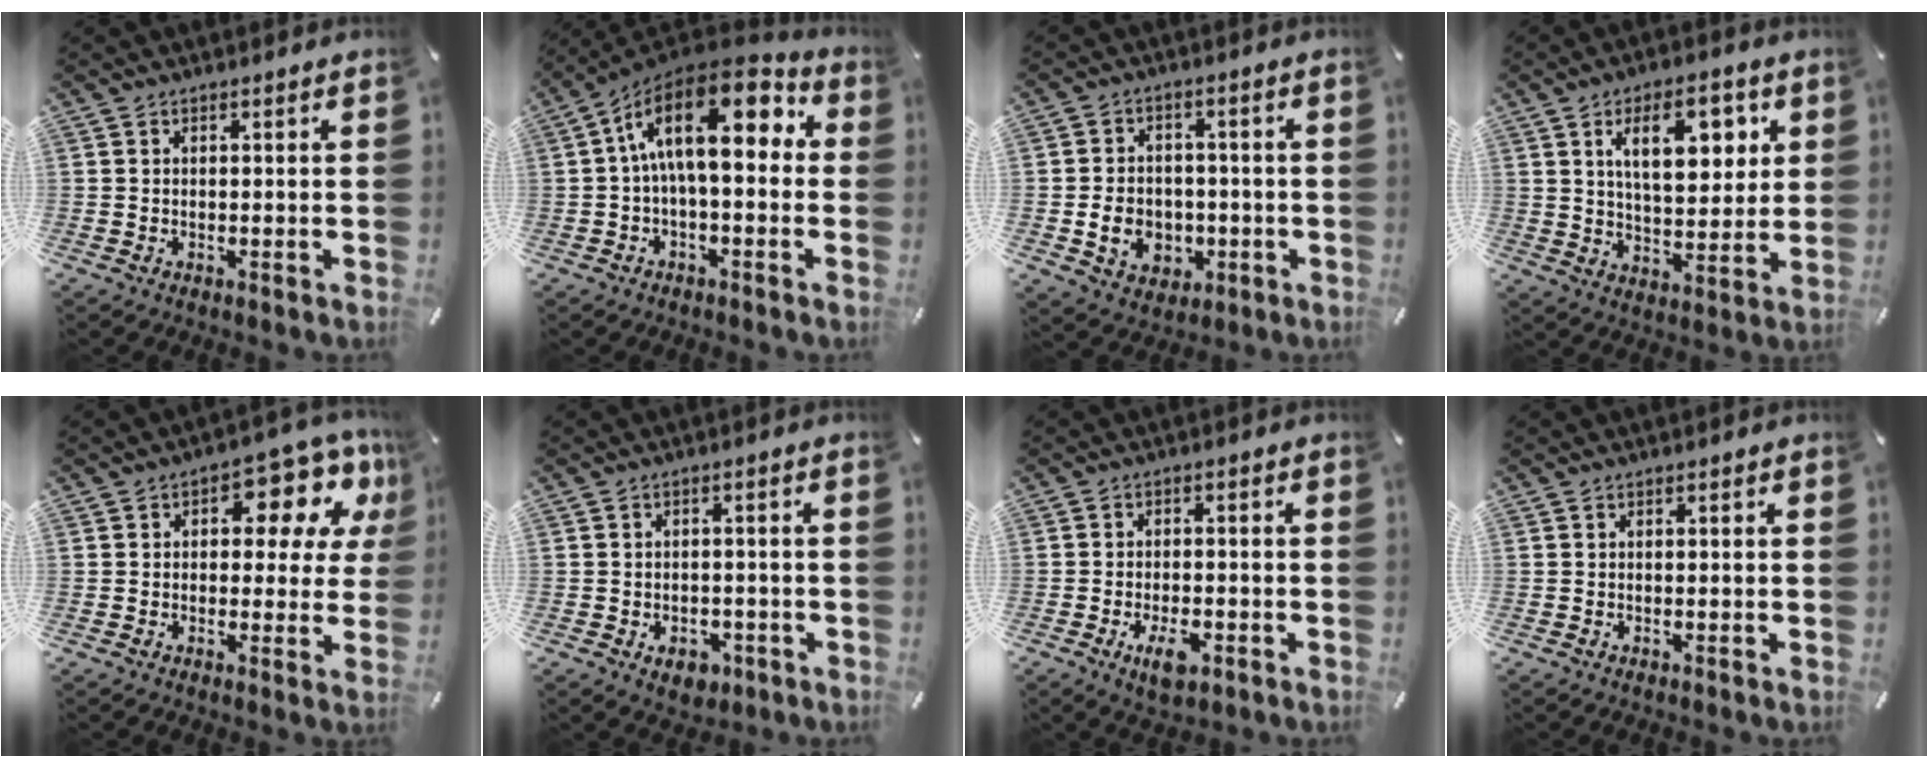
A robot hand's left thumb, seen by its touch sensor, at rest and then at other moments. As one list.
[{"total": 18.1, "force": [4.0, 8.3, 15.6], "torque": [-0.277, -0.016, 0.062]}, {"total": 8.6, "force": [-1.7, 7.1, 4.4], "torque": [-0.091, 0.011, -0.031]}, {"total": 13.7, "force": [5.8, 6.9, 10.3], "torque": [-0.150, -0.007, 0.093]}, {"total": 12.1, "force": [5.3, 6.5, 8.8], "torque": [-0.107, -0.039, 0.089]}, {"total": 4.8, "force": [-2.1, 3.4, 2.7], "torque": [-0.040, 0.006, -0.038]}, {"total": 5.7, "force": [-2.7, 2.8, 4.2], "torque": [-0.083, 0.007, -0.048]}, {"total": 0.0}]